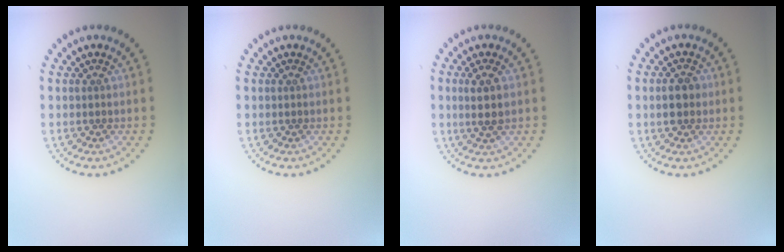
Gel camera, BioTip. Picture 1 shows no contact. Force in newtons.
{"total": 0.0}
{"total": 2.3, "press": 2.1, "slide": 1.0}
{"total": 2.9, "press": 2.9, "slide": 0.1}